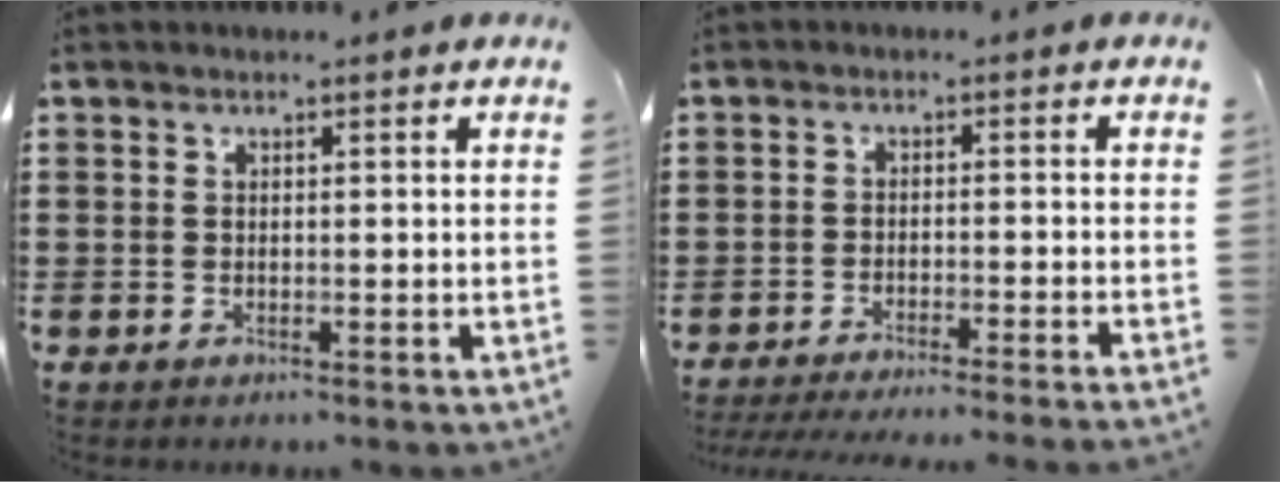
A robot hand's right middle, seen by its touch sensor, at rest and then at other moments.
{"total": 3.1, "force": [-2.9, -0.5, 0.9], "torque": [-0.016, -0.004, -0.059]}